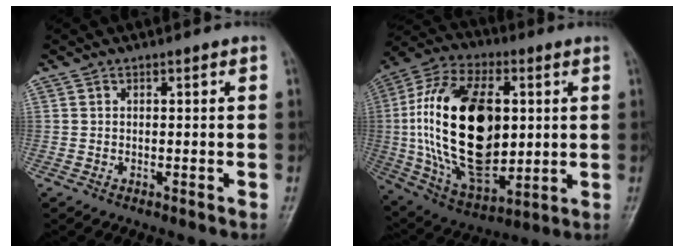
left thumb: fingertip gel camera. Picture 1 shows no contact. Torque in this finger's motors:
{"motor_torque": [-0.79, 2.81, 2.77, 0.00, 1.03]}